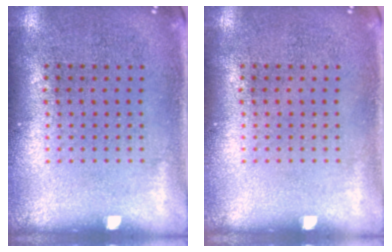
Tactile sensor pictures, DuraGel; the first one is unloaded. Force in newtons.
{"total": 0.0}